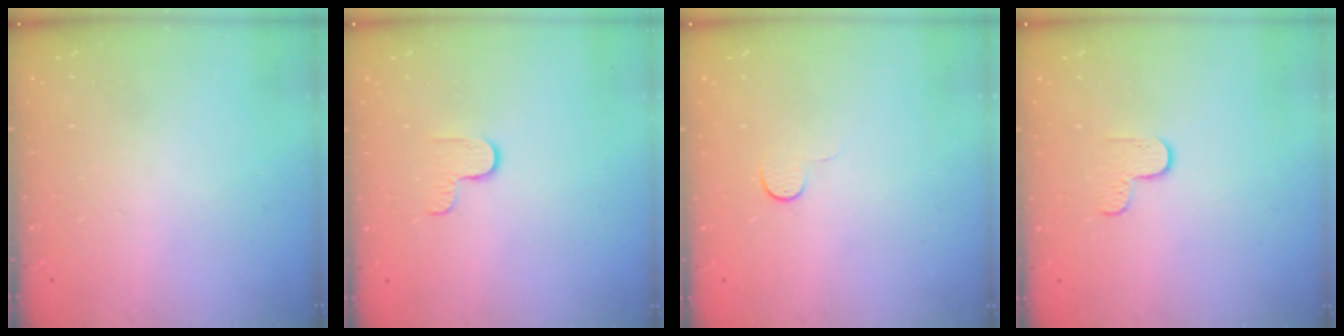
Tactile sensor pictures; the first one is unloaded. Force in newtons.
{"total": 3.3, "press": 3.3, "slide": 0.4}
{"total": 5.6, "press": 5.5, "slide": 0.6}
{"total": 3.6, "press": 3.5, "slide": 0.4}